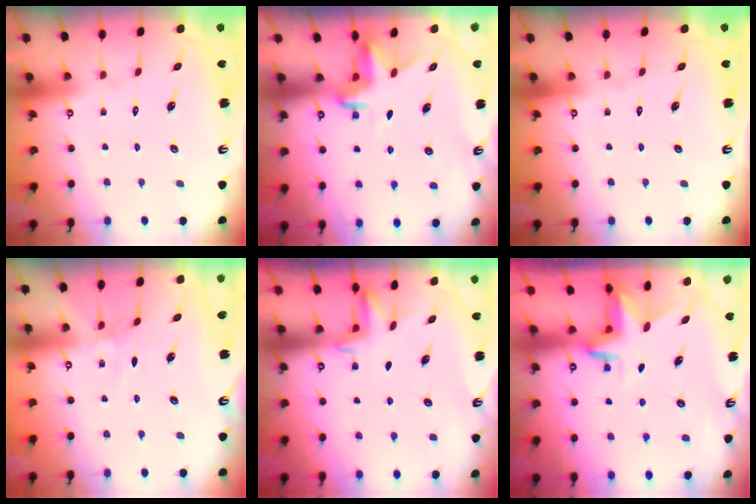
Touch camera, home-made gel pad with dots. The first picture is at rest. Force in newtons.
{"total": 3.5, "press": 3.5, "slide": 0.3}
{"total": 0.0}
{"total": 2.1, "press": 2.1, "slide": 0.5}
{"total": 2.3, "press": 2.2, "slide": 0.4}
{"total": 3.0, "press": 3.0, "slide": 0.3}